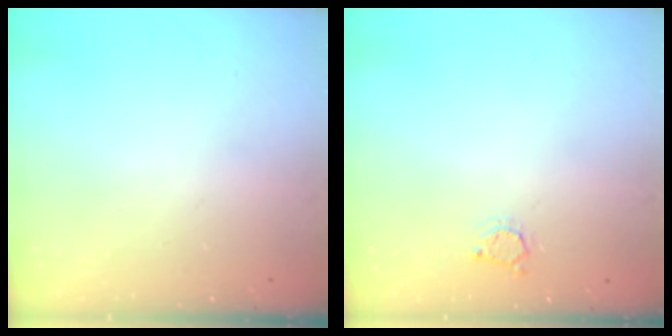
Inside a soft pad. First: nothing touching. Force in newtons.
{"total": 2.5, "press": 2.5, "slide": 0.3}